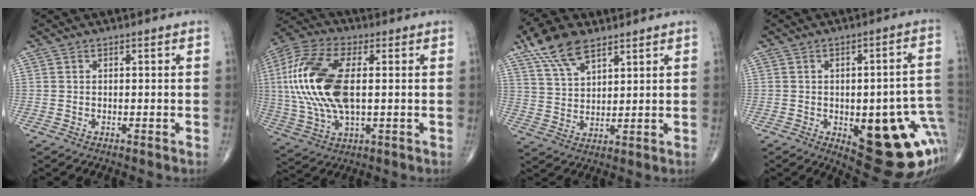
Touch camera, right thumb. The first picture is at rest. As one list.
[{"total": 20.1, "force": [1.7, 9.6, 17.6], "torque": [-0.392, 0.006, 0.029]}, {"total": 10.5, "force": [6.8, 4.7, 6.3], "torque": [-0.109, -0.015, 0.133]}, {"total": 21.4, "force": [-5.0, 8.1, 19.2], "torque": [-0.193, 0.017, -0.034]}]